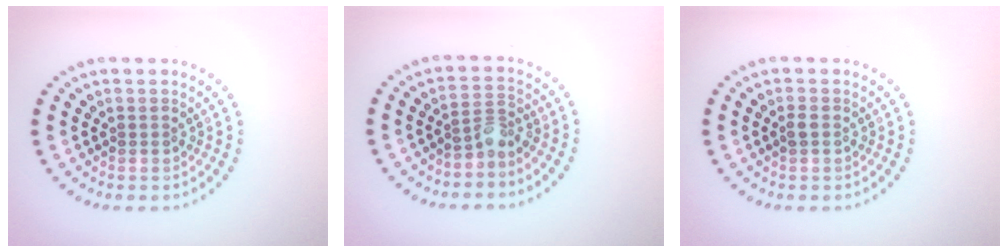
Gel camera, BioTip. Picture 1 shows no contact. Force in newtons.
{"total": 2.1, "press": 1.5, "slide": 1.4}
{"total": 0.9, "press": 0.9, "slide": 0.0}